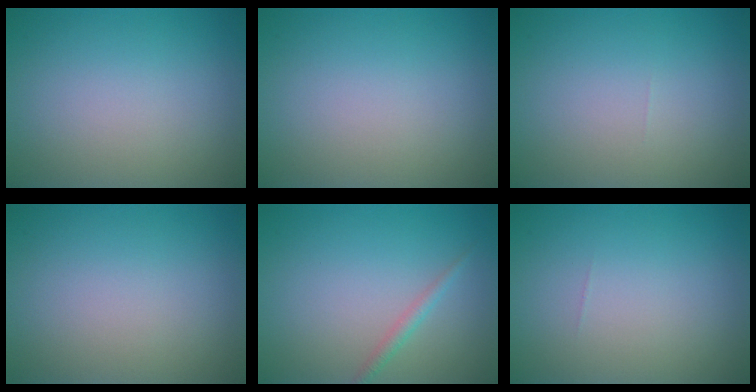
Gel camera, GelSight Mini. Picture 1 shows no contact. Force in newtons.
{"total": 0.0}
{"total": 0.0}
{"total": 0.0}
{"total": 1.2, "press": 1.2, "slide": 0.0}
{"total": 0.0}